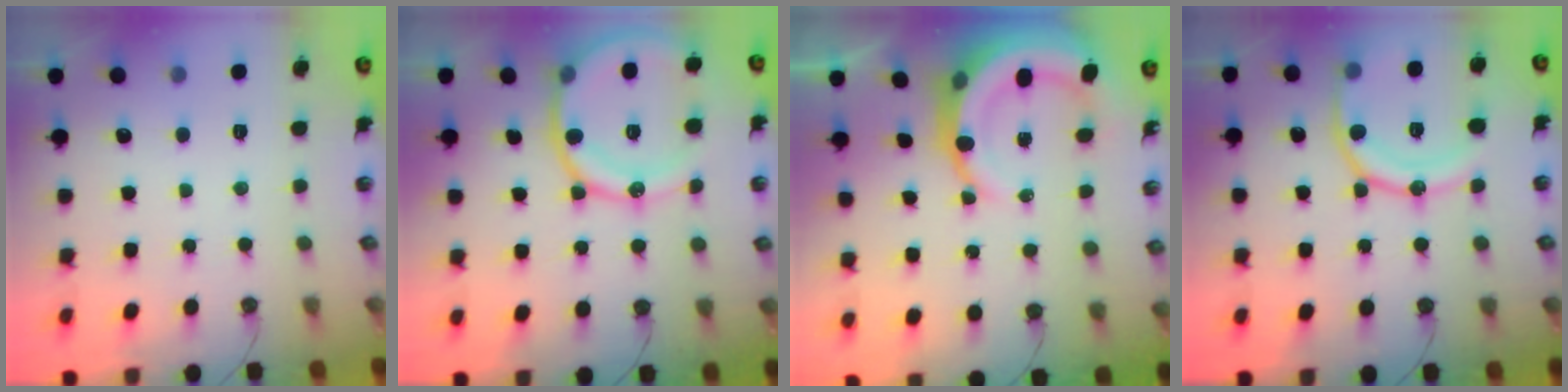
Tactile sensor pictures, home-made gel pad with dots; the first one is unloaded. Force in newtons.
{"total": 16.5, "press": 16.4, "slide": 1.4}
{"total": 12.4, "press": 12.2, "slide": 2.5}
{"total": 17.2, "press": 17.1, "slide": 2.0}